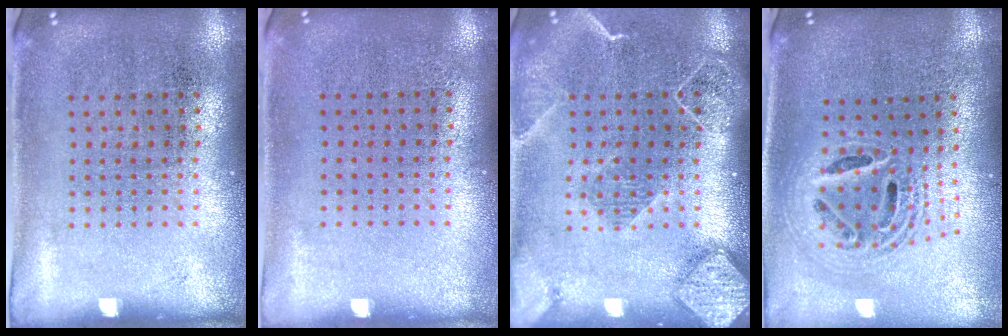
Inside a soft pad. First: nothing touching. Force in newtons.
{"total": 0.0}
{"total": 2.2, "press": 1.9, "slide": 1.1}
{"total": 2.1, "press": 1.7, "slide": 1.3}